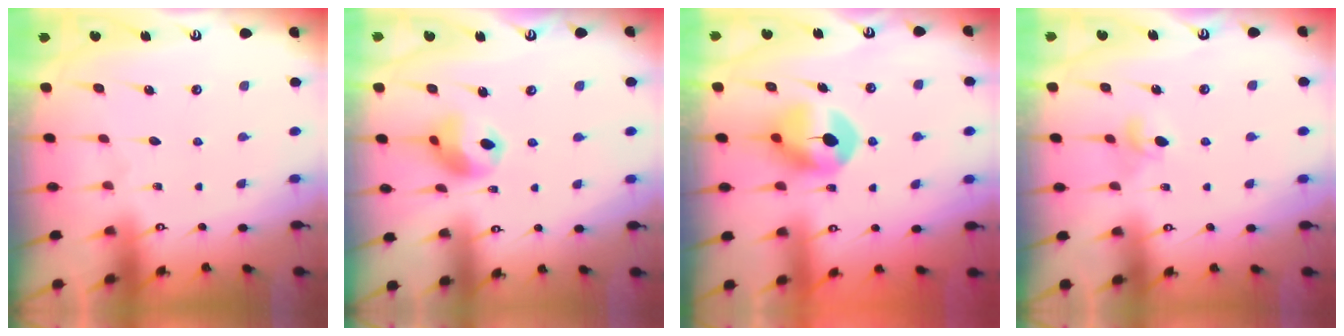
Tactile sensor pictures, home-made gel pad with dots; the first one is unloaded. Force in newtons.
{"total": 9.9, "press": 9.8, "slide": 1.2}
{"total": 8.4, "press": 8.3, "slide": 1.2}
{"total": 4.3, "press": 4.3, "slide": 0.7}